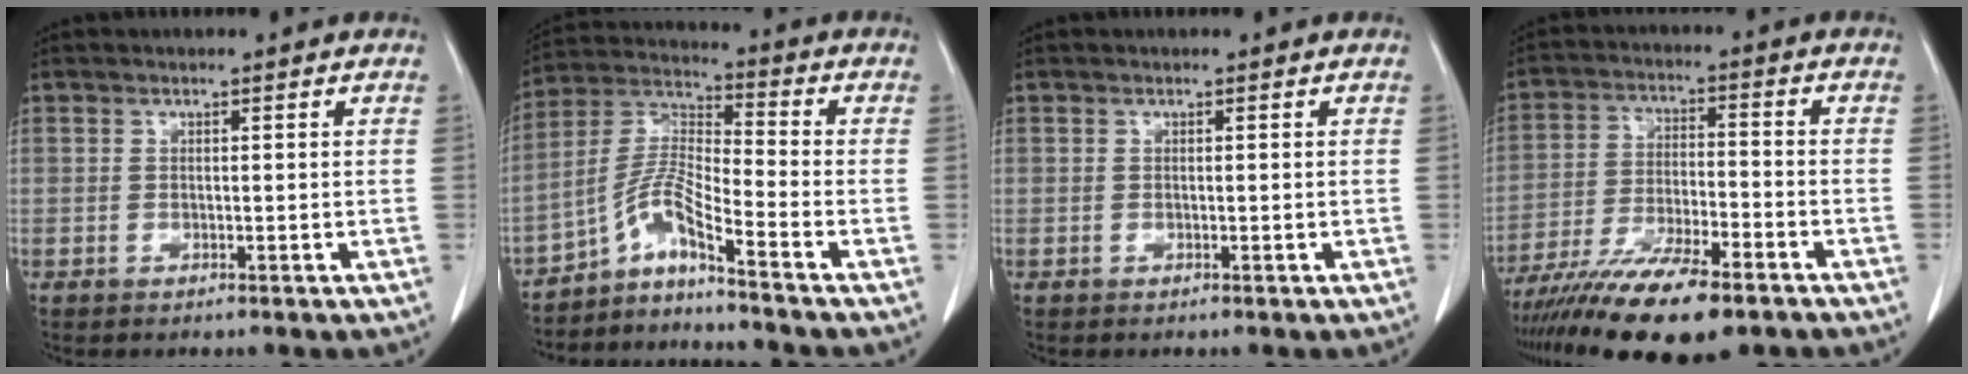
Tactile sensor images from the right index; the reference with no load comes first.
{"total": 7.8, "force": [-5.9, -1.1, 5.0], "torque": [-0.114, 0.007, -0.110]}
{"total": 0.0}
{"total": 15.4, "force": [-11.4, 2.6, 10.1], "torque": [-0.183, -0.035, -0.195]}